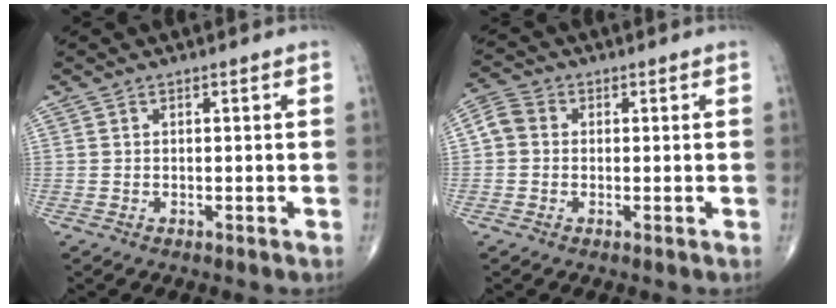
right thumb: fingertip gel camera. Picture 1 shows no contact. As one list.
[{"total": 4.0, "force": [0.0, 3.5, 1.9], "torque": [-0.034, 0.012, -0.008]}]